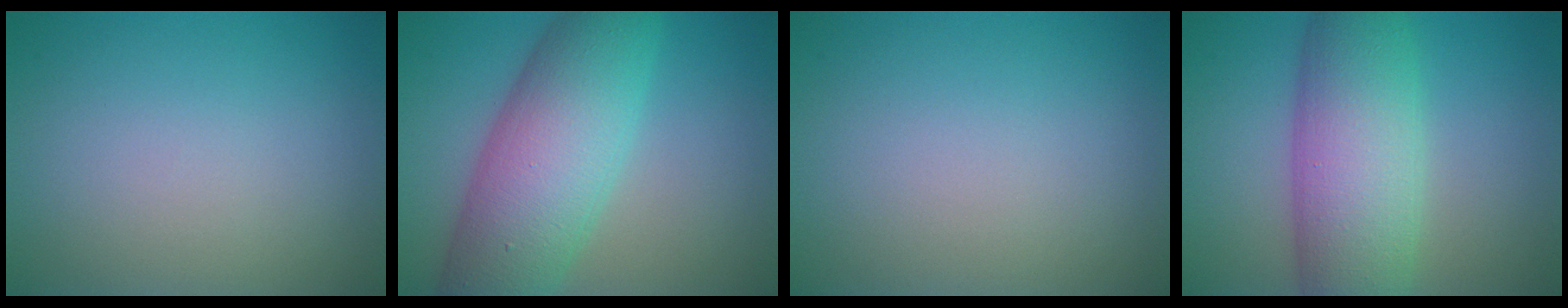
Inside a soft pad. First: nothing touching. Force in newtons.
{"total": 10.2, "press": 10.2, "slide": 0.1}
{"total": 0.0}
{"total": 9.3, "press": 9.3, "slide": 0.2}